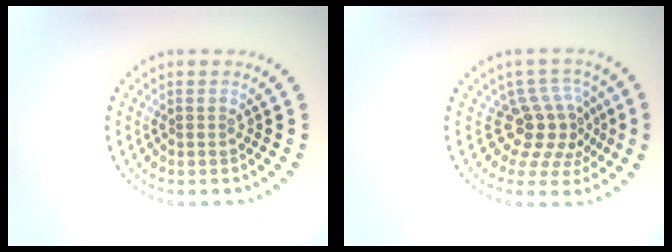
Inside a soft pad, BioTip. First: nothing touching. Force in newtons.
{"total": 4.1, "press": 2.8, "slide": 2.9}